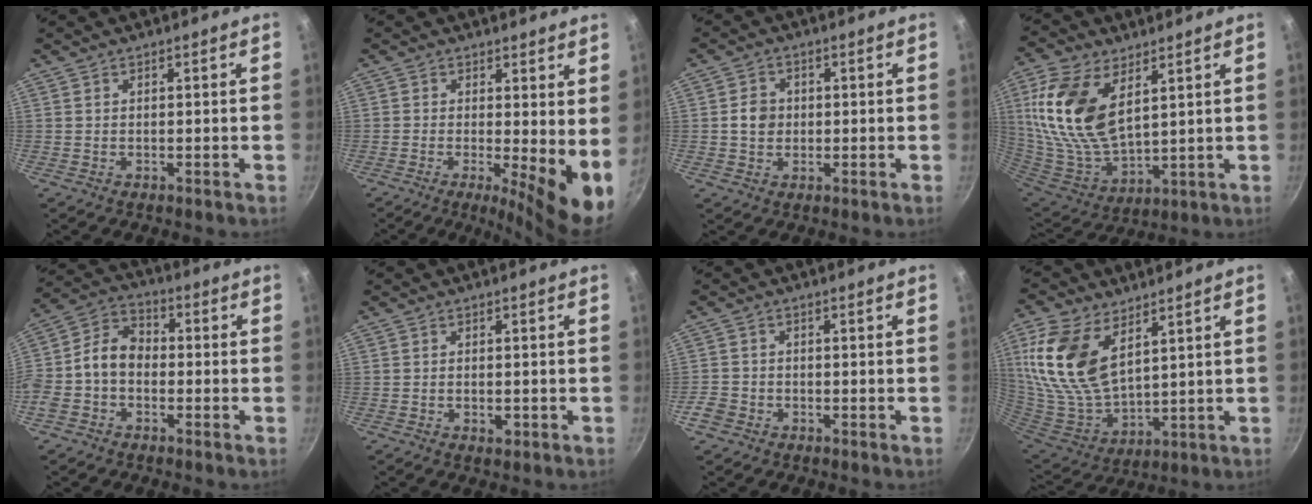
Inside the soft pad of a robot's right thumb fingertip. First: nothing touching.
{"total": 8.5, "force": [-0.3, 2.2, 8.2], "torque": [-0.103, -0.017, -0.005]}
{"total": 4.3, "force": [0.1, 3.8, 1.9], "torque": [-0.011, 0.007, -0.002]}
{"total": 19.1, "force": [6.7, 10.4, 14.5], "torque": [-0.291, -0.032, 0.143]}
{"total": 9.5, "force": [-1.8, 7.0, 6.2], "torque": [-0.097, 0.043, -0.055]}
{"total": 2.0, "force": [-0.7, 1.2, 1.5], "torque": [-0.024, 0.000, -0.011]}
{"total": 3.7, "force": [-2.1, 2.8, 1.3], "torque": [-0.024, 0.022, -0.039]}
{"total": 18.1, "force": [7.7, 10.1, 12.9], "torque": [-0.265, -0.038, 0.163]}